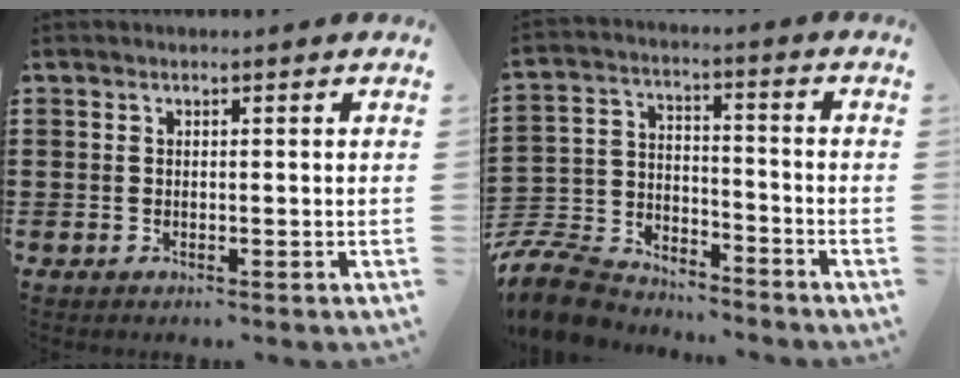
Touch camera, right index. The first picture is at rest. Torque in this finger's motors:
{"motor_torque": [-1.82, 0.32, -1.06, -0.21]}